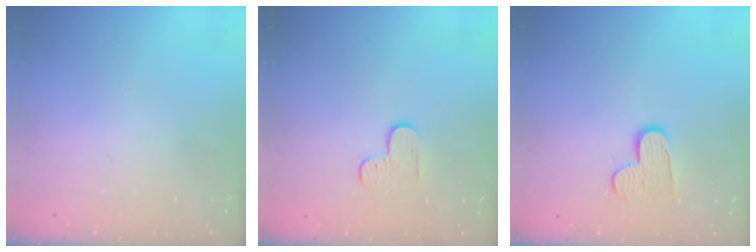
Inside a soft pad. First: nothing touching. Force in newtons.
{"total": 3.7, "press": 3.7, "slide": 0.4}
{"total": 9.1, "press": 9.1, "slide": 0.7}